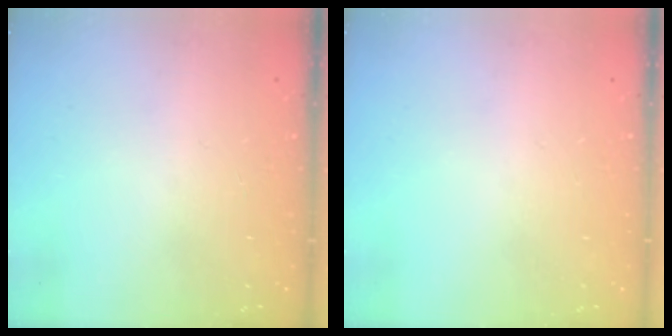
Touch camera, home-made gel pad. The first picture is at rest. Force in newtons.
{"total": 0.0}